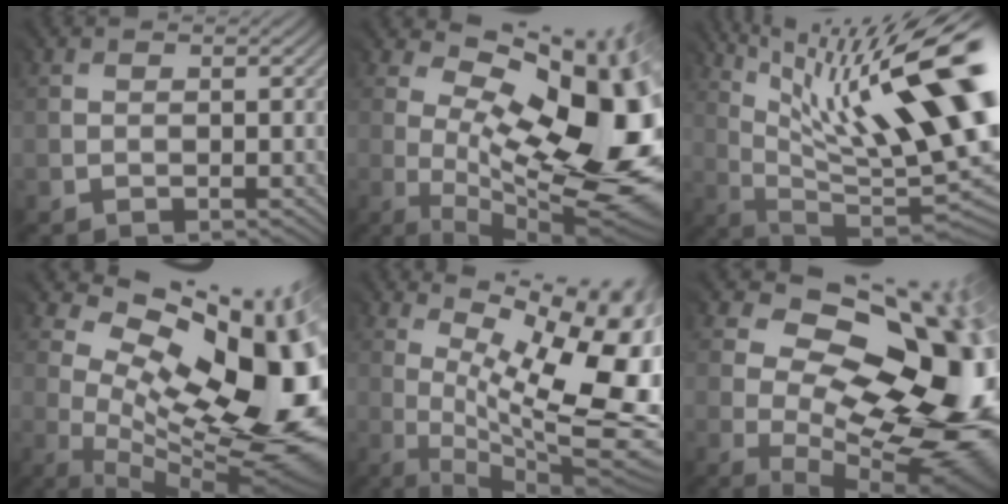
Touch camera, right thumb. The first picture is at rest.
{"total": 17.8, "force": [1.6, 7.5, 16.0], "torque": [-0.218, -0.001, 0.036]}
{"total": 18.9, "force": [7.2, 5.1, 16.7], "torque": [-0.232, 0.021, 0.134]}
{"total": 17.1, "force": [3.6, 7.9, 14.7], "torque": [-0.203, 0.003, 0.081]}
{"total": 17.3, "force": [2.1, 6.2, 16.0], "torque": [-0.218, 0.012, 0.062]}
{"total": 19.4, "force": [1.6, 11.3, 15.7], "torque": [-0.194, -0.008, 0.066]}